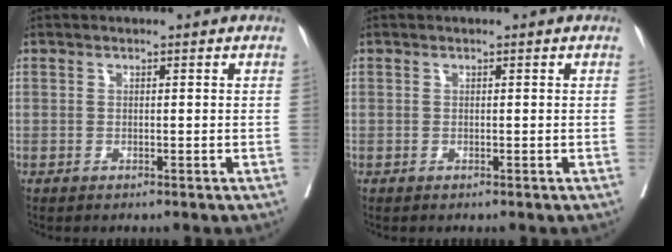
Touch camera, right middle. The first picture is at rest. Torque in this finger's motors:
{"motor_torque": [0.00, 0.00, 0.00, 0.00]}